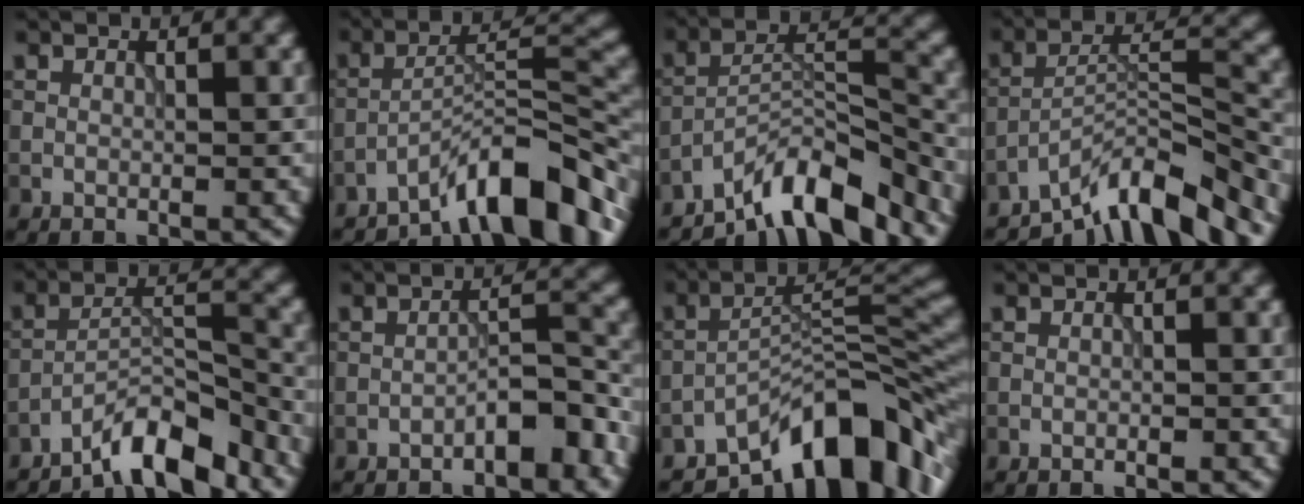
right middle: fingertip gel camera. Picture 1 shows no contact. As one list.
[{"total": 8.9, "force": [-6.5, 1.9, 5.8], "torque": [-0.085, 0.015, -0.111]}, {"total": 8.0, "force": [-6.4, 1.9, 4.4], "torque": [-0.062, 0.010, -0.119]}, {"total": 9.0, "force": [-7.0, 2.1, 5.2], "torque": [-0.075, 0.004, -0.132]}, {"total": 6.4, "force": [-5.3, 1.4, 3.4], "torque": [-0.047, 0.010, -0.094]}, {"total": 3.8, "force": [-2.3, 1.1, 2.8], "torque": [-0.037, 0.020, -0.041]}, {"total": 11.2, "force": [-7.6, 3.9, 7.2], "torque": [-0.090, 0.013, -0.143]}, {"total": 0.5, "force": [-0.3, 0.1, 0.4], "torque": [-0.004, -0.001, -0.005]}]